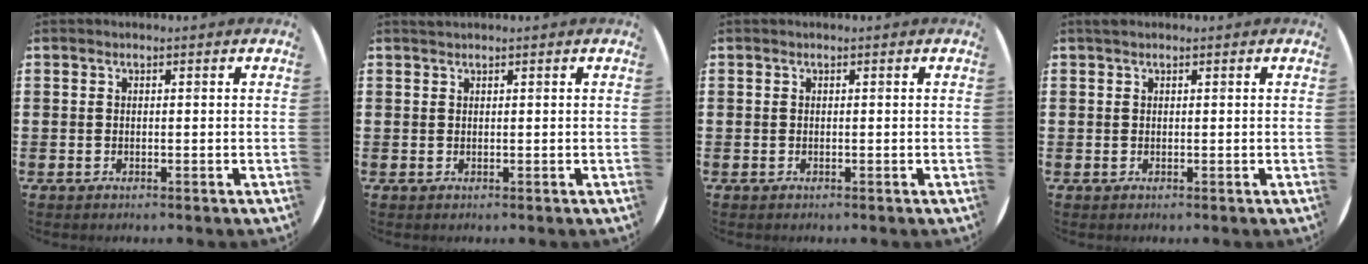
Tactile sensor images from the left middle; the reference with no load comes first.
{"total": 0.6, "force": [0.5, 0.1, -0.1], "torque": [0.003, 0.003, 0.010]}
{"total": 0.0}
{"total": 0.8, "force": [0.6, 0.4, -0.1], "torque": [0.008, 0.001, 0.011]}